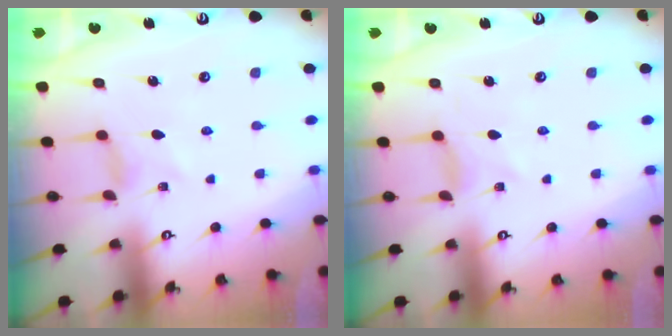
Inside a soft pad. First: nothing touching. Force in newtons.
{"total": 0.0}